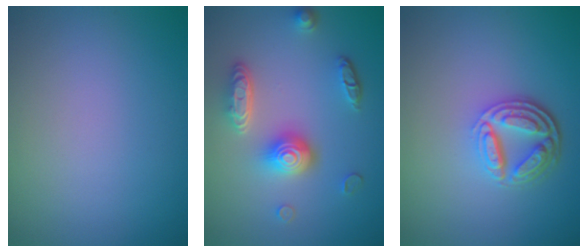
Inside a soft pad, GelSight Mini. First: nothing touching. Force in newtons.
{"total": 4.7, "press": 3.6, "slide": 3.1}
{"total": 4.6, "press": 3.5, "slide": 3.0}